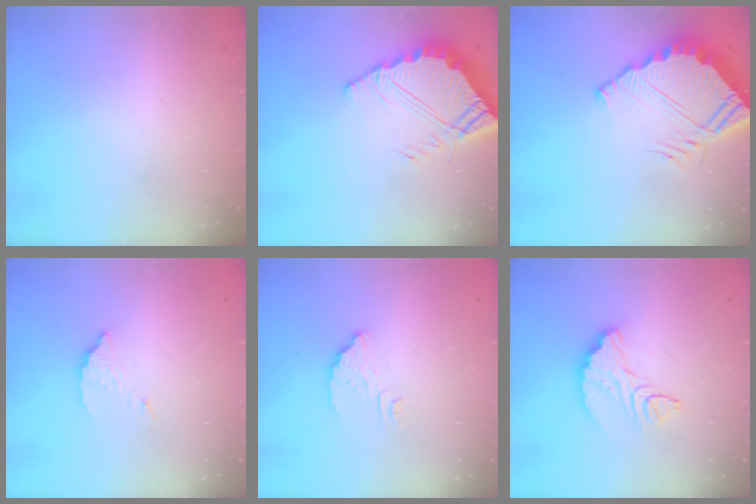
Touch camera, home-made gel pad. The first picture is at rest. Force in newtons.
{"total": 8.0, "press": 8.0, "slide": 0.6}
{"total": 7.1, "press": 7.1, "slide": 0.5}
{"total": 2.8, "press": 2.8, "slide": 0.2}
{"total": 3.8, "press": 3.8, "slide": 0.3}
{"total": 9.3, "press": 9.3, "slide": 0.8}